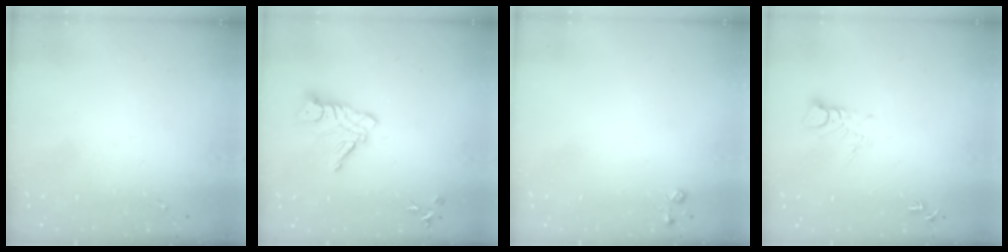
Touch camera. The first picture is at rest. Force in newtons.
{"total": 11.6, "press": 11.6, "slide": 0.7}
{"total": 3.7, "press": 3.7, "slide": 0.5}
{"total": 4.3, "press": 4.3, "slide": 0.4}